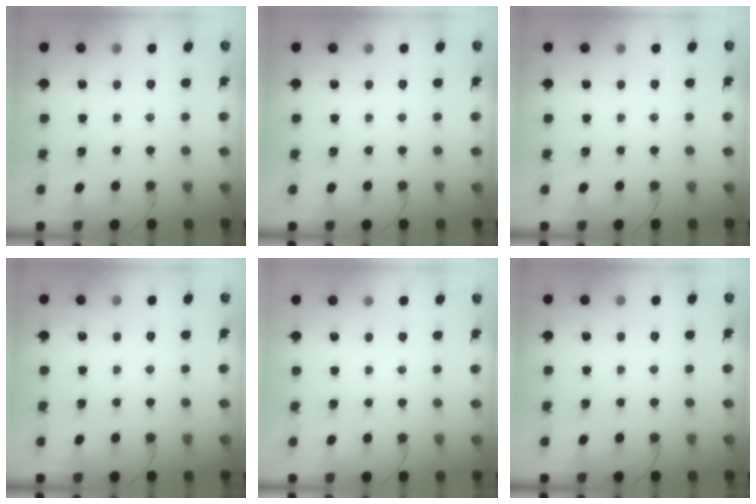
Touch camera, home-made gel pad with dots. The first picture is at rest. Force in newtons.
{"total": 0.0}
{"total": 0.0}
{"total": 0.0}
{"total": 2.4, "press": 2.4, "slide": 0.5}
{"total": 0.0}